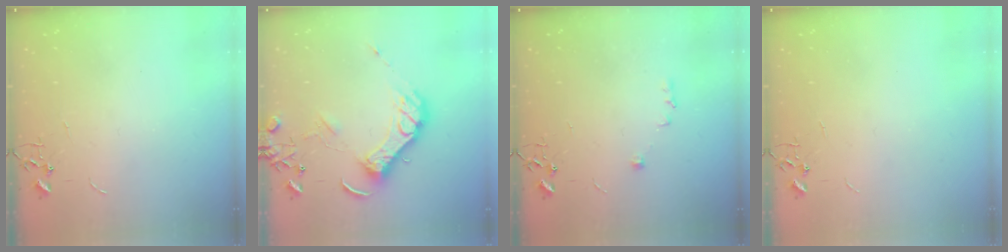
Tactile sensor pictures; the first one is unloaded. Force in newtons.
{"total": 13.8, "press": 13.7, "slide": 2.2}
{"total": 6.1, "press": 6.0, "slide": 0.9}
{"total": 0.0}